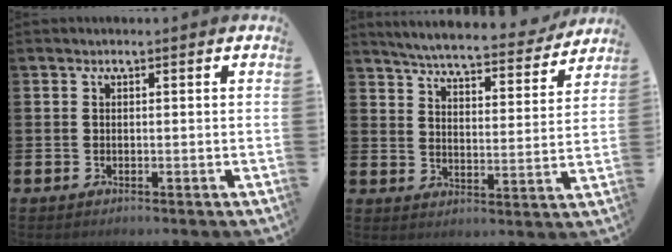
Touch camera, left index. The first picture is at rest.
{"total": 5.9, "force": [5.7, 0.6, 1.7], "torque": [-0.054, -0.042, 0.094]}